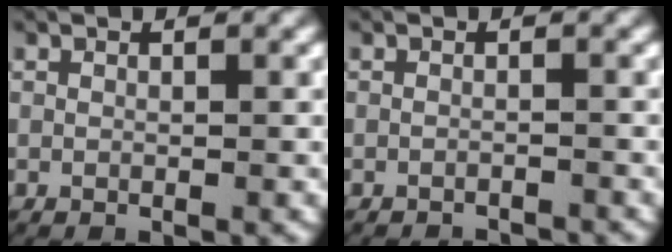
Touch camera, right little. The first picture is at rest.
{"total": 1.6, "force": [-1.6, 0.1, 0.0], "torque": [-0.002, -0.007, -0.024]}